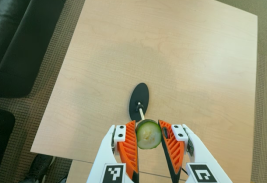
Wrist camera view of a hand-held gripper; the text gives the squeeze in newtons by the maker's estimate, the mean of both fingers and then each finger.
{"total": 9.9, "left": 10.4, "right": 9.4}